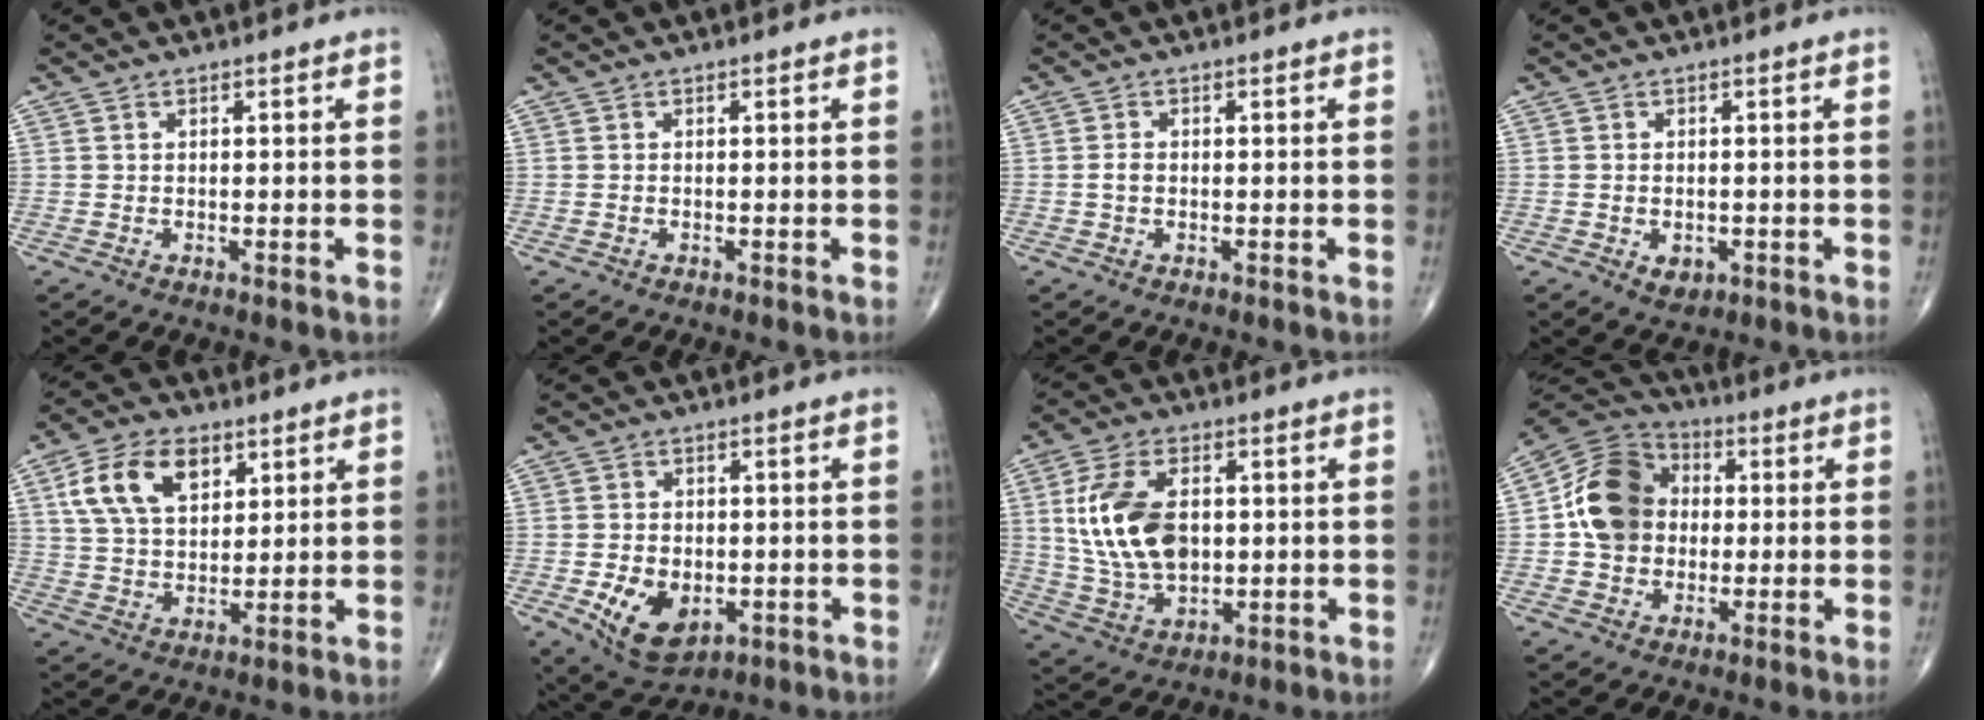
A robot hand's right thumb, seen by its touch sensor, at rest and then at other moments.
{"total": 0.0}
{"total": 1.4, "force": [-0.2, 0.9, 0.9], "torque": [-0.018, 0.003, -0.005]}
{"total": 2.9, "force": [-0.9, 2.1, 1.8], "torque": [-0.017, 0.000, -0.007]}
{"total": 12.7, "force": [5.3, 7.9, 8.4], "torque": [-0.137, -0.010, 0.100]}
{"total": 10.1, "force": [-2.8, 6.6, 7.2], "torque": [-0.102, 0.000, -0.033]}
{"total": 15.6, "force": [2.0, 9.6, 12.1], "torque": [-0.222, -0.005, 0.046]}
{"total": 13.5, "force": [0.7, 11.1, 7.7], "torque": [-0.116, 0.022, 0.002]}